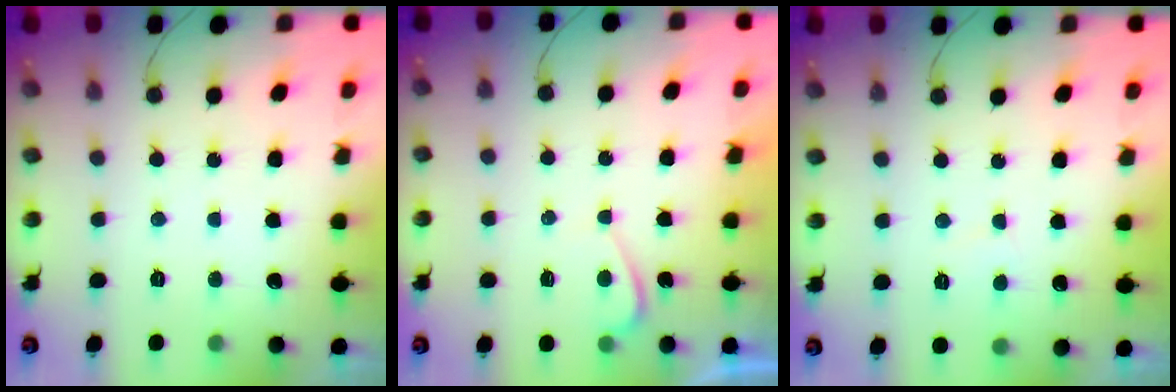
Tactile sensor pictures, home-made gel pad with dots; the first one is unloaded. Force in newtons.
{"total": 0.6, "press": 0.4, "slide": 0.5}
{"total": 2.9, "press": 2.9, "slide": 0.3}